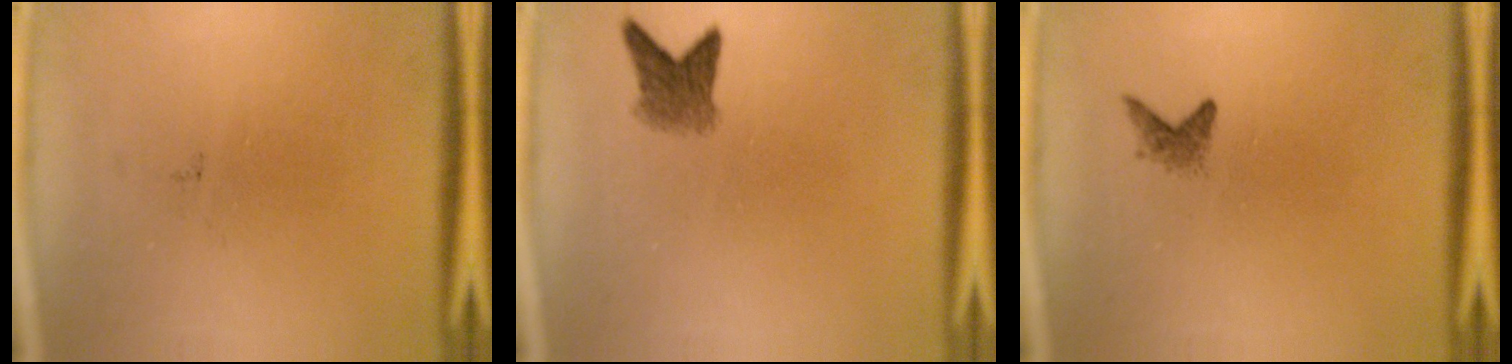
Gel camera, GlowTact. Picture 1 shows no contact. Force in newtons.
{"total": 3.1}
{"total": 1.2}